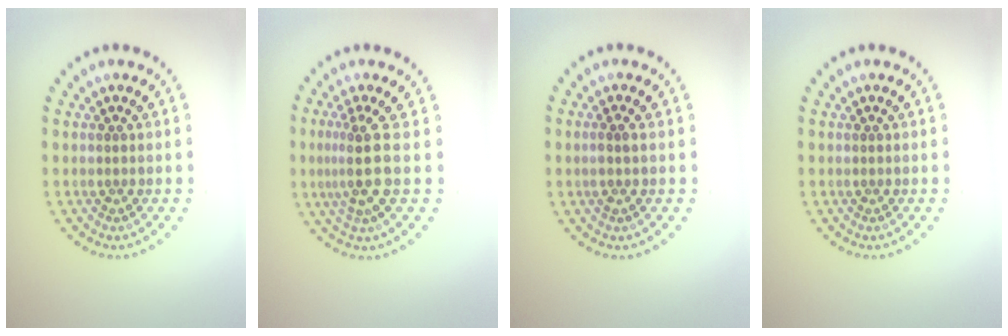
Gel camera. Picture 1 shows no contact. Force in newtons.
{"total": 3.6, "press": 2.7, "slide": 2.4}
{"total": 0.8, "press": 0.7, "slide": 0.5}
{"total": 0.0}